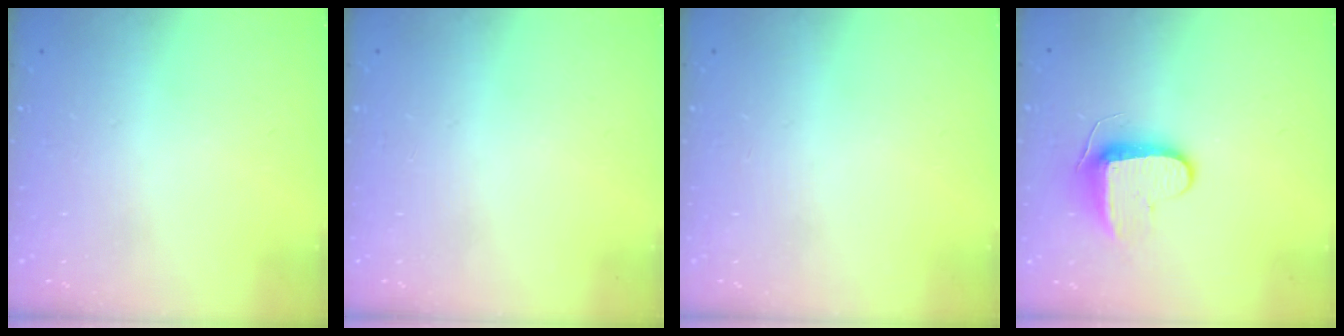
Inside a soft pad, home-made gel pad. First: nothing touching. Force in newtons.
{"total": 0.0}
{"total": 0.0}
{"total": 9.1, "press": 9.1, "slide": 0.8}